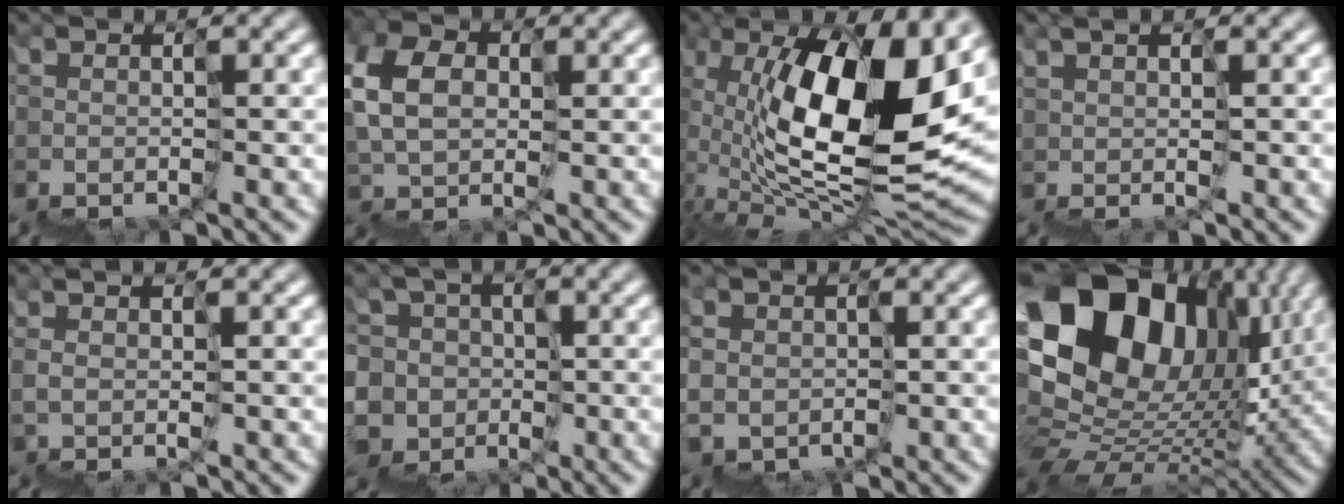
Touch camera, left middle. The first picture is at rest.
{"total": 4.0, "force": [2.3, 2.5, 2.2], "torque": [-0.051, 0.025, 0.043]}
{"total": 9.8, "force": [3.5, 2.5, 8.8], "torque": [-0.144, 0.016, 0.054]}
{"total": 2.1, "force": [1.5, -1.3, -0.8], "torque": [0.022, 0.010, 0.028]}
{"total": 1.0, "force": [0.8, -0.6, -0.2], "torque": [0.027, 0.007, 0.033]}
{"total": 4.5, "force": [-0.2, 4.2, -1.7], "torque": [0.015, 0.048, -0.040]}
{"total": 2.3, "force": [0.4, 1.8, -1.5], "torque": [0.039, 0.008, -0.002]}
{"total": 13.8, "force": [6.7, 9.7, 7.2], "torque": [-0.133, 0.045, 0.120]}